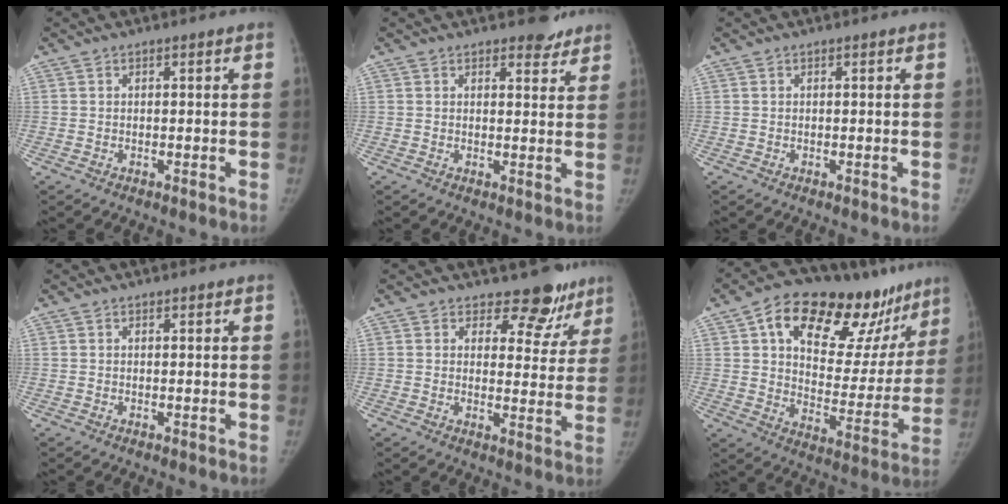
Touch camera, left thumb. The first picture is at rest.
{"total": 3.5, "force": [3.0, 1.7, 0.9], "torque": [0.011, -0.021, 0.036]}
{"total": 0.0}
{"total": 0.0}
{"total": 8.9, "force": [7.4, 4.9, 1.2], "torque": [0.034, -0.053, 0.075]}
{"total": 27.0, "force": [16.7, 13.1, 16.7], "torque": [-0.190, -0.038, 0.250]}